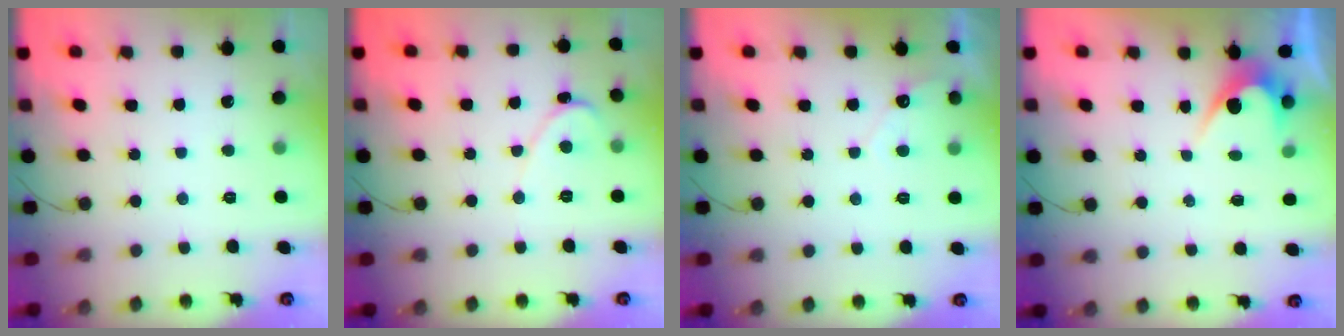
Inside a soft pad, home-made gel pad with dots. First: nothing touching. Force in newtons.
{"total": 1.4, "press": 1.3, "slide": 0.1}
{"total": 3.4, "press": 3.4, "slide": 0.1}
{"total": 3.0, "press": 3.0, "slide": 0.2}